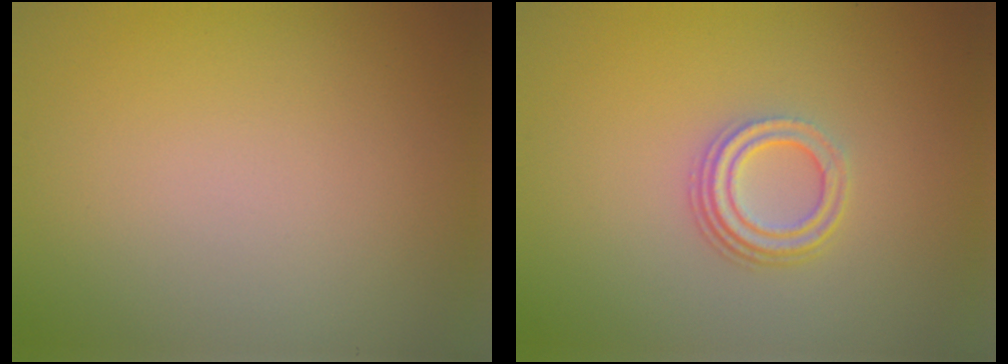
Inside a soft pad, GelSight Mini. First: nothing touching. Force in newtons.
{"total": 3.3, "press": 2.4, "slide": 2.3}